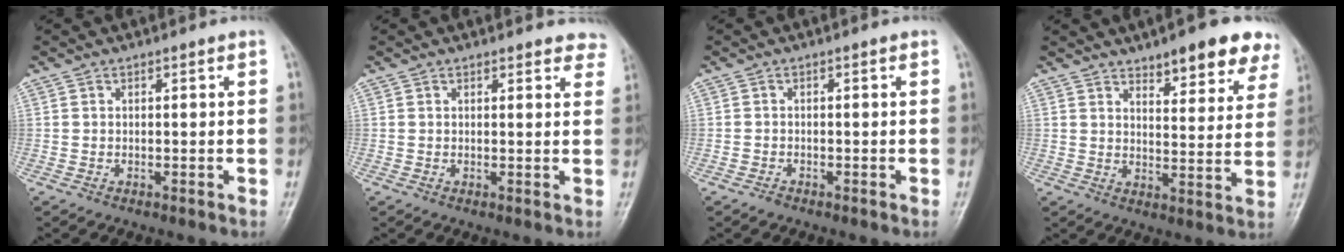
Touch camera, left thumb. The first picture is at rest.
{"total": 4.7, "force": [4.3, 1.7, 1.0], "torque": [0.024, -0.017, 0.029]}
{"total": 0.9, "force": [-0.8, 0.4, 0.1], "torque": [0.000, 0.001, -0.018]}
{"total": 12.3, "force": [8.7, 4.3, 7.6], "torque": [-0.056, -0.046, 0.109]}